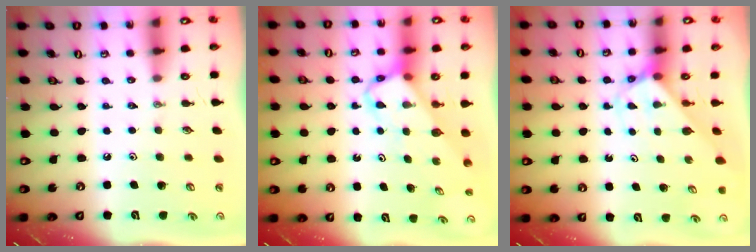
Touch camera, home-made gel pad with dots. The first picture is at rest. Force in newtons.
{"total": 3.8, "press": 3.8, "slide": 0.2}
{"total": 2.6, "press": 2.6, "slide": 0.2}